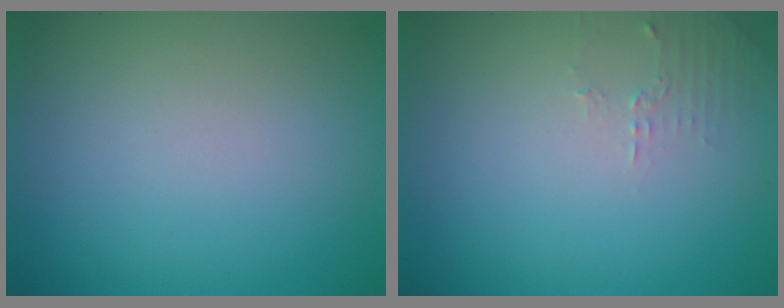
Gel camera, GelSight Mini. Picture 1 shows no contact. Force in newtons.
{"total": 1.2, "press": 1.2, "slide": 0.4}